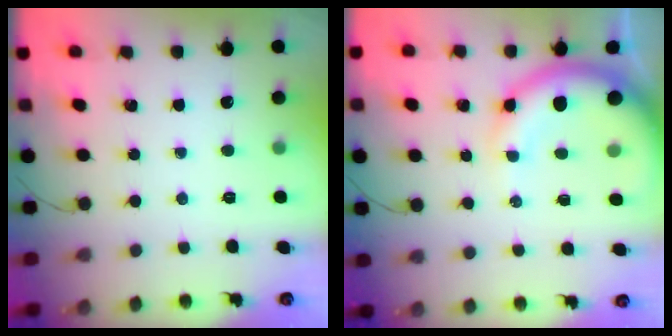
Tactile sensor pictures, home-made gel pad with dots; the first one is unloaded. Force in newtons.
{"total": 11.4, "press": 11.2, "slide": 2.4}